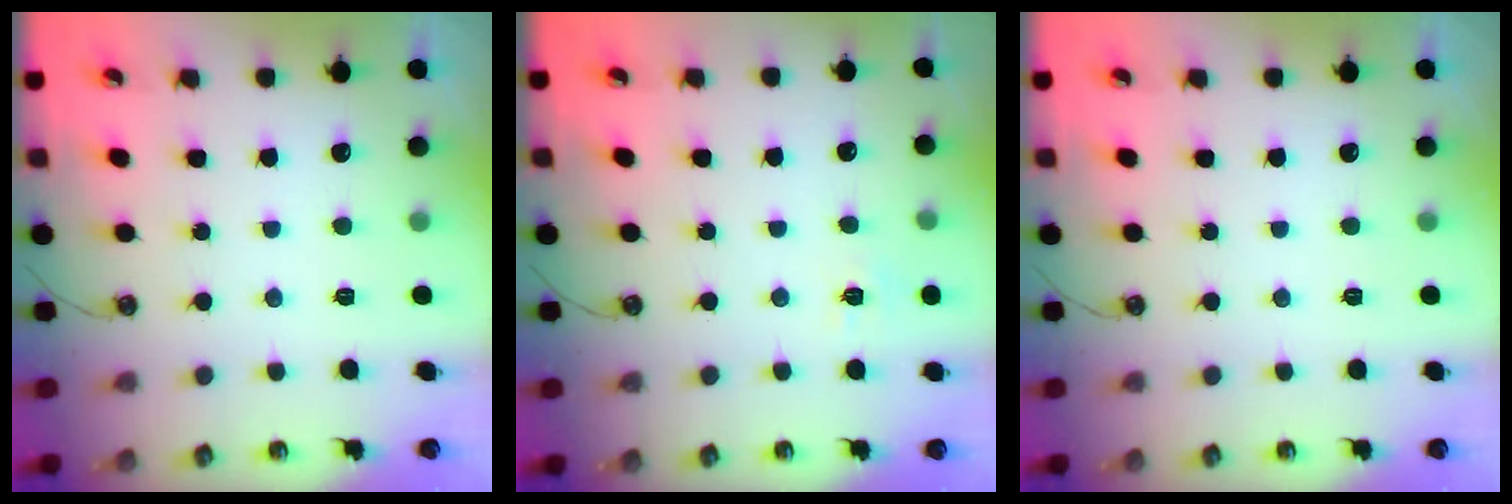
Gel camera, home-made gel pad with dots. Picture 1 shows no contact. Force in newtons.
{"total": 4.8, "press": 4.8, "slide": 0.6}
{"total": 0.0}